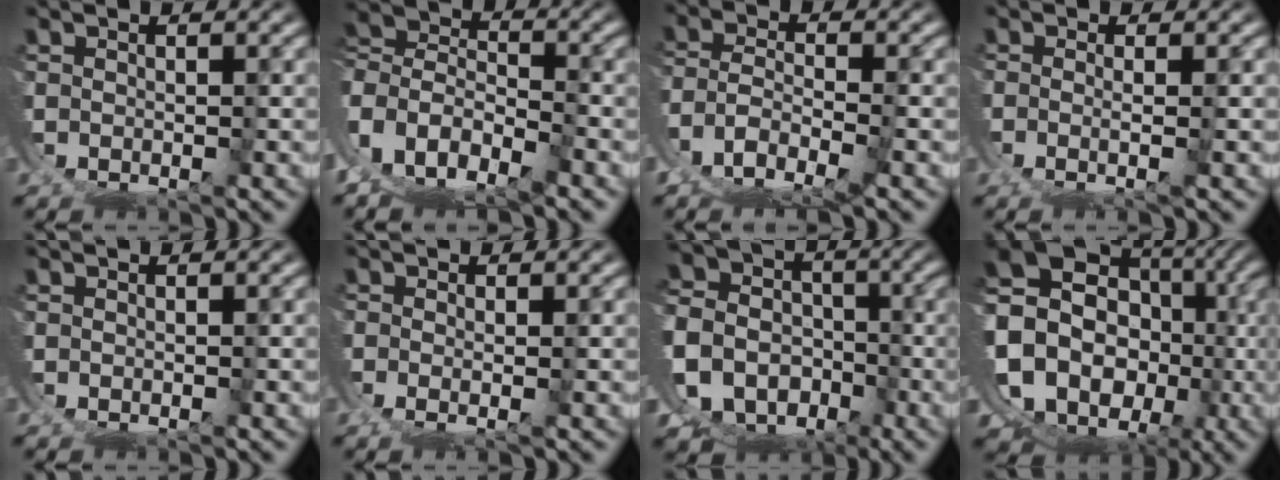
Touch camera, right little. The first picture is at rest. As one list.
[{"total": 12.2, "force": [-1.4, 11.3, 4.4], "torque": [-0.146, -0.046, -0.031]}, {"total": 4.4, "force": [-1.7, 2.9, 2.8], "torque": [-0.064, -0.025, -0.019]}, {"total": 2.3, "force": [0.5, -1.6, 1.5], "torque": [-0.021, -0.003, 0.011]}, {"total": 0.0}, {"total": 1.8, "force": [0.5, -1.5, 0.9], "torque": [-0.013, -0.004, 0.012]}, {"total": 11.9, "force": [-1.0, 10.8, 4.9], "torque": [-0.080, -0.032, -0.022]}, {"total": 19.0, "force": [-1.0, 17.2, 8.1], "torque": [-0.199, -0.057, -0.015]}]